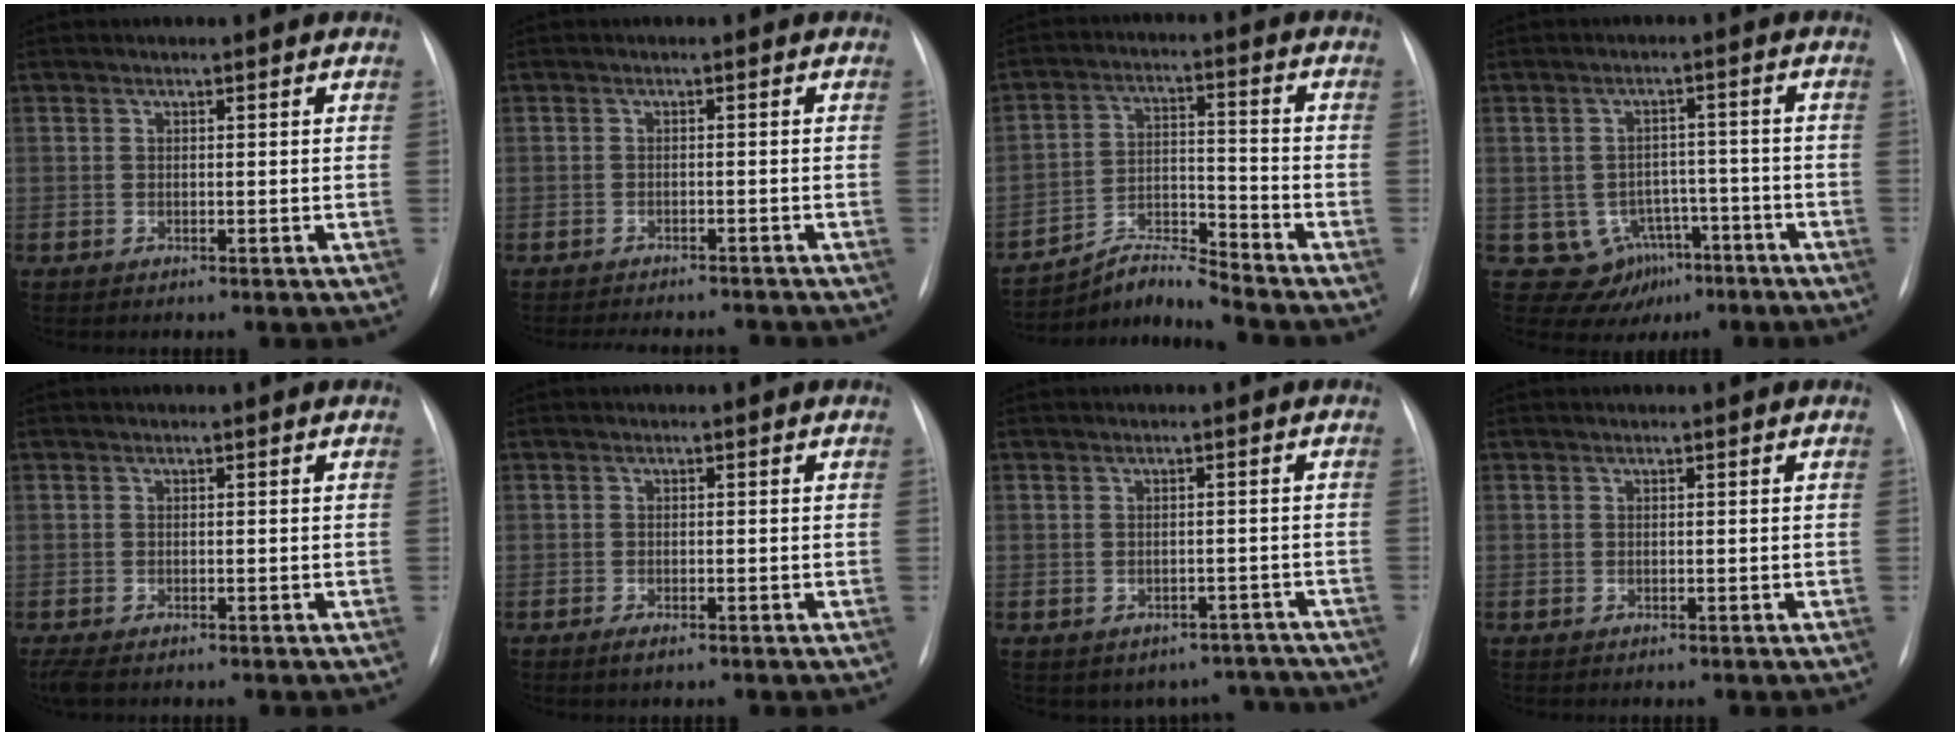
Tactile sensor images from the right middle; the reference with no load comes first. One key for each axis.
{"total": 7.3, "fx": -7.0, "fy": 1.2, "fz": 1.8, "tx": -0.019, "ty": 0.002, "tz": -0.089}
{"total": 7.2, "fx": -7.0, "fy": -1.7, "fz": -0.2, "tx": -0.012, "ty": 0.014, "tz": -0.126}
{"total": 7.1, "fx": -3.5, "fy": 6.1, "fz": 0.9, "tx": -0.001, "ty": 0.016, "tz": -0.038}
{"total": 3.0, "fx": -2.2, "fy": 1.1, "fz": 1.8, "tx": -0.041, "ty": -0.012, "tz": -0.035}
{"total": 1.2, "fx": -0.8, "fy": 0.3, "fz": 0.9, "tx": -0.018, "ty": -0.002, "tz": -0.011}
{"total": 6.9, "fx": -5.8, "fy": 3.6, "fz": 0.0, "tx": 0.020, "ty": 0.031, "tz": -0.061}
{"total": 0.0}